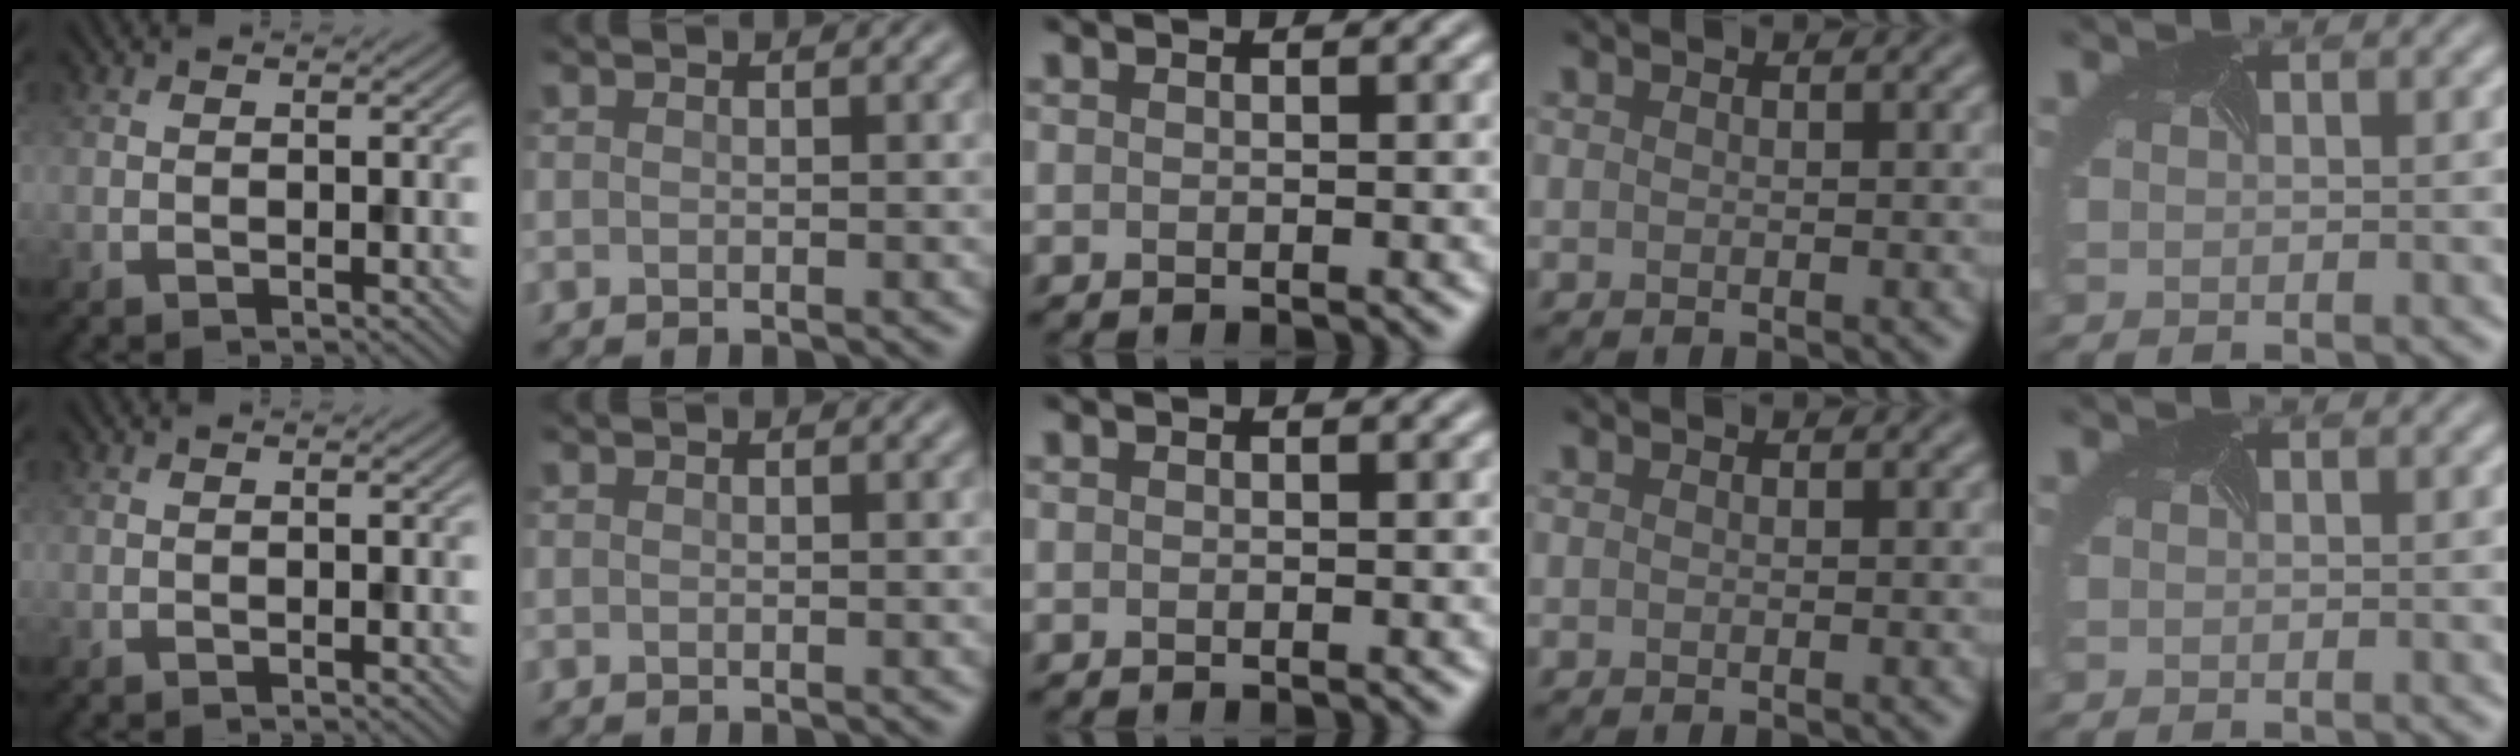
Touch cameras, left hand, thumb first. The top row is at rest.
{}